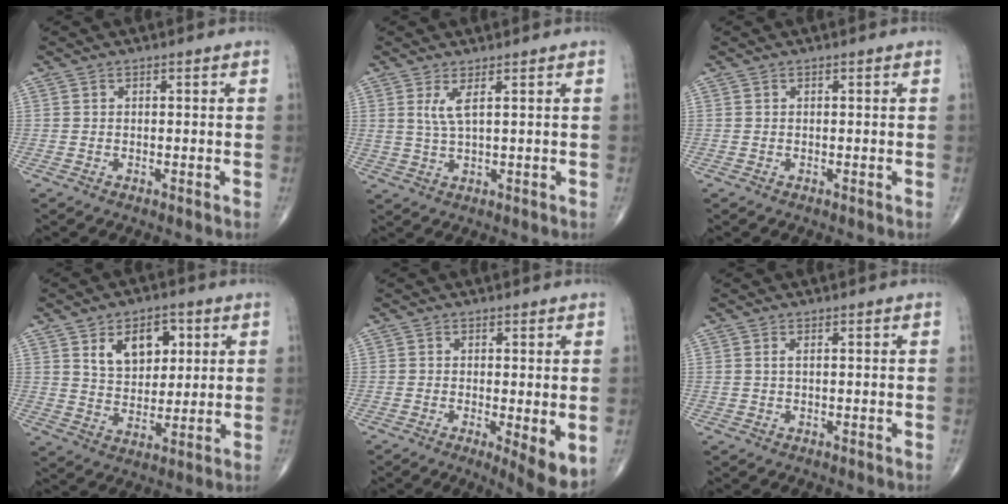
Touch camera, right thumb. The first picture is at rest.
{"total": 3.4, "force": [1.4, 0.5, 3.0], "torque": [-0.071, -0.011, 0.036]}
{"total": 0.0}
{"total": 10.3, "force": [4.1, 6.7, 6.8], "torque": [-0.070, -0.019, 0.071]}
{"total": 6.2, "force": [-1.0, 1.6, 5.9], "torque": [-0.088, -0.020, -0.016]}
{"total": 0.7, "force": [0.3, 0.1, 0.7], "torque": [-0.023, 0.005, 0.008]}